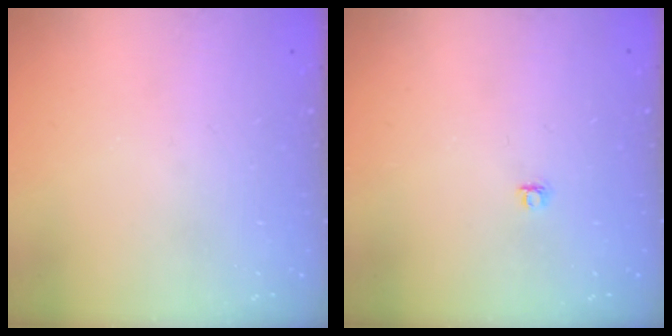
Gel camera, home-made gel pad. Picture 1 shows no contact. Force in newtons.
{"total": 3.8, "press": 3.8, "slide": 0.5}